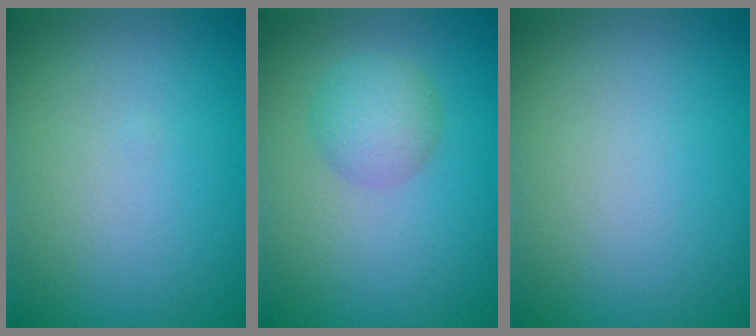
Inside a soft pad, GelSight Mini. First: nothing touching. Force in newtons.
{"total": 2.9, "press": 2.9, "slide": 0.1}
{"total": 0.0}